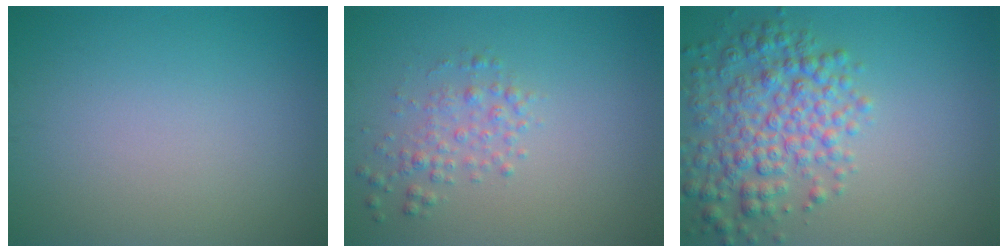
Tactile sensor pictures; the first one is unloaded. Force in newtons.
{"total": 2.0, "press": 2.0, "slide": 0.1}
{"total": 5.8, "press": 5.8, "slide": 0.2}